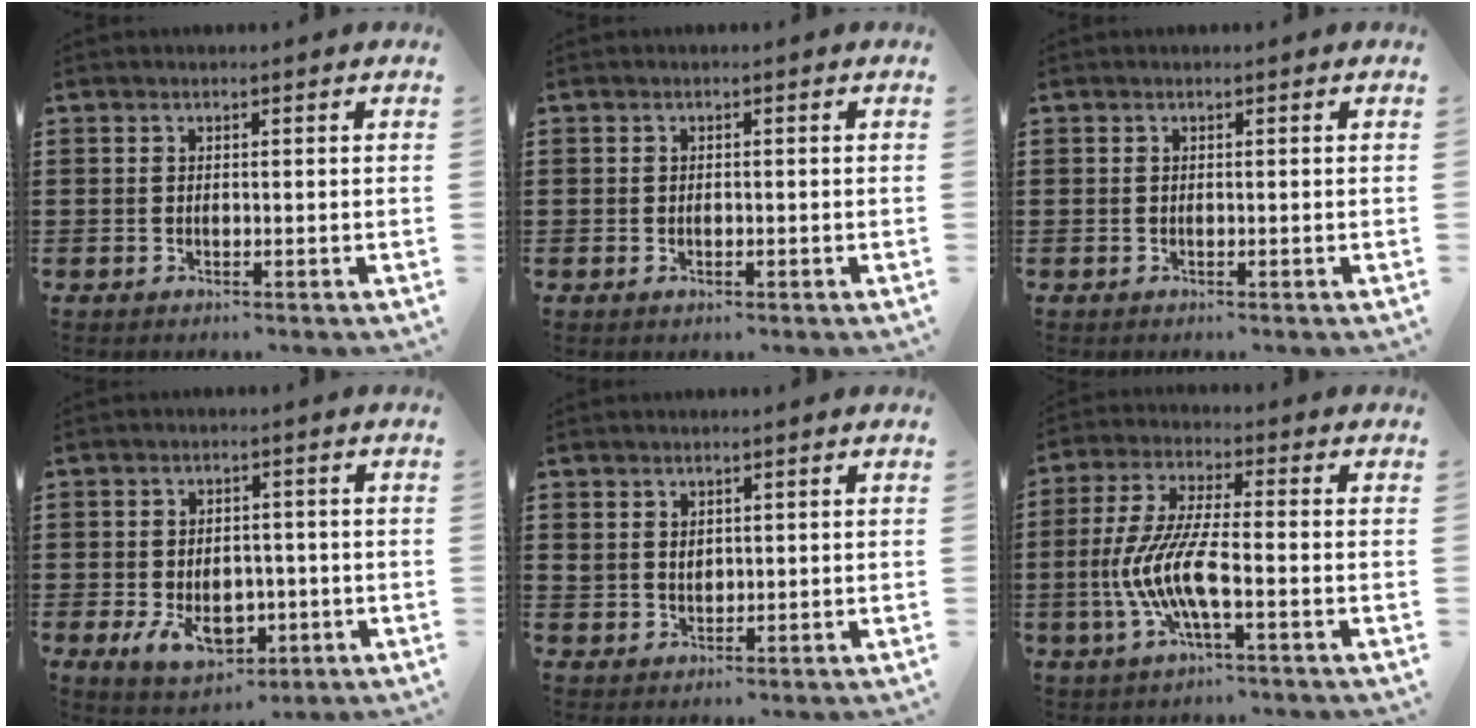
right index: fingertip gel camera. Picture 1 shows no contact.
{"total": 0.6, "force": [-0.2, 0.4, 0.5], "torque": [-0.010, 0.000, -0.003]}
{"total": 0.0}
{"total": 6.9, "force": [-2.2, 4.6, 4.6], "torque": [-0.084, 0.000, -0.043]}
{"total": 2.0, "force": [1.3, 1.3, 0.6], "torque": [-0.015, 0.005, 0.026]}
{"total": 9.1, "force": [-3.0, 2.2, 8.3], "torque": [-0.195, -0.017, -0.065]}